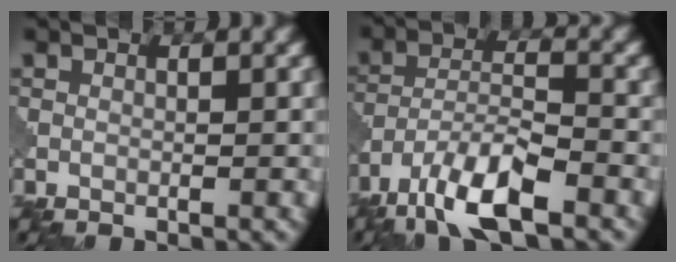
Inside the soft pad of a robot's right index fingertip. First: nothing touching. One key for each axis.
{"total": 7.9, "fx": -5.5, "fy": 2.3, "fz": 5.2, "tx": -0.095, "ty": -0.001, "tz": -0.109}